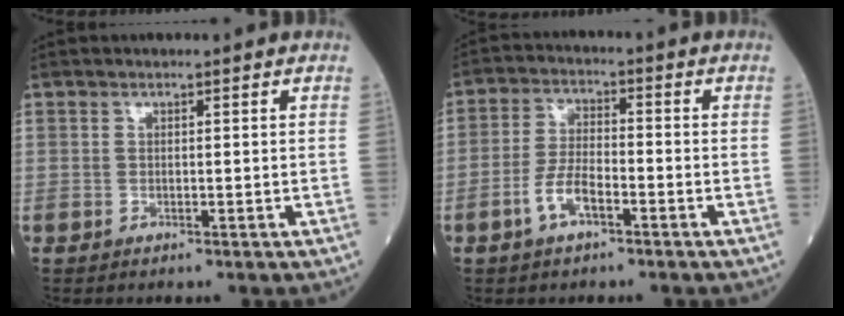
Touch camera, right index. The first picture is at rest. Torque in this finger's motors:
{"motor_torque": [0.01, -0.05, 0.08, 0.06]}